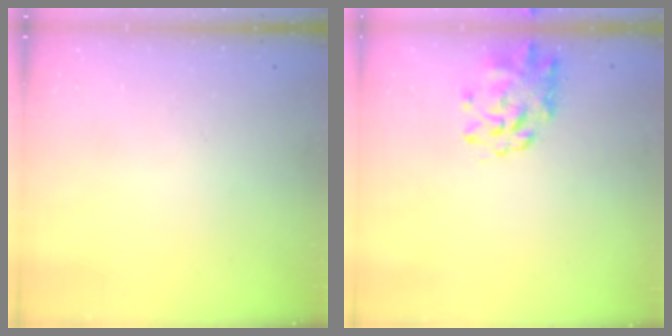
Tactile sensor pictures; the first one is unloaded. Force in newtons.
{"total": 2.8, "press": 2.6, "slide": 0.8}